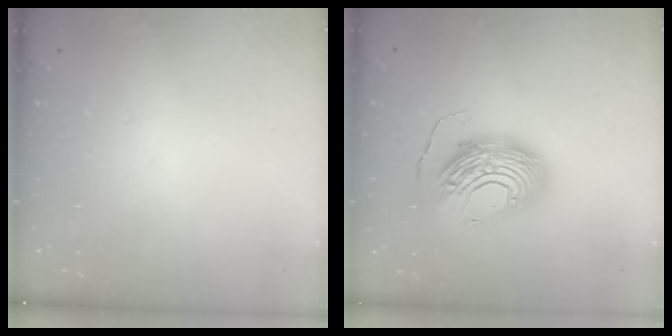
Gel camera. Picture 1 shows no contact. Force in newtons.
{"total": 16.1, "press": 16.0, "slide": 1.6}